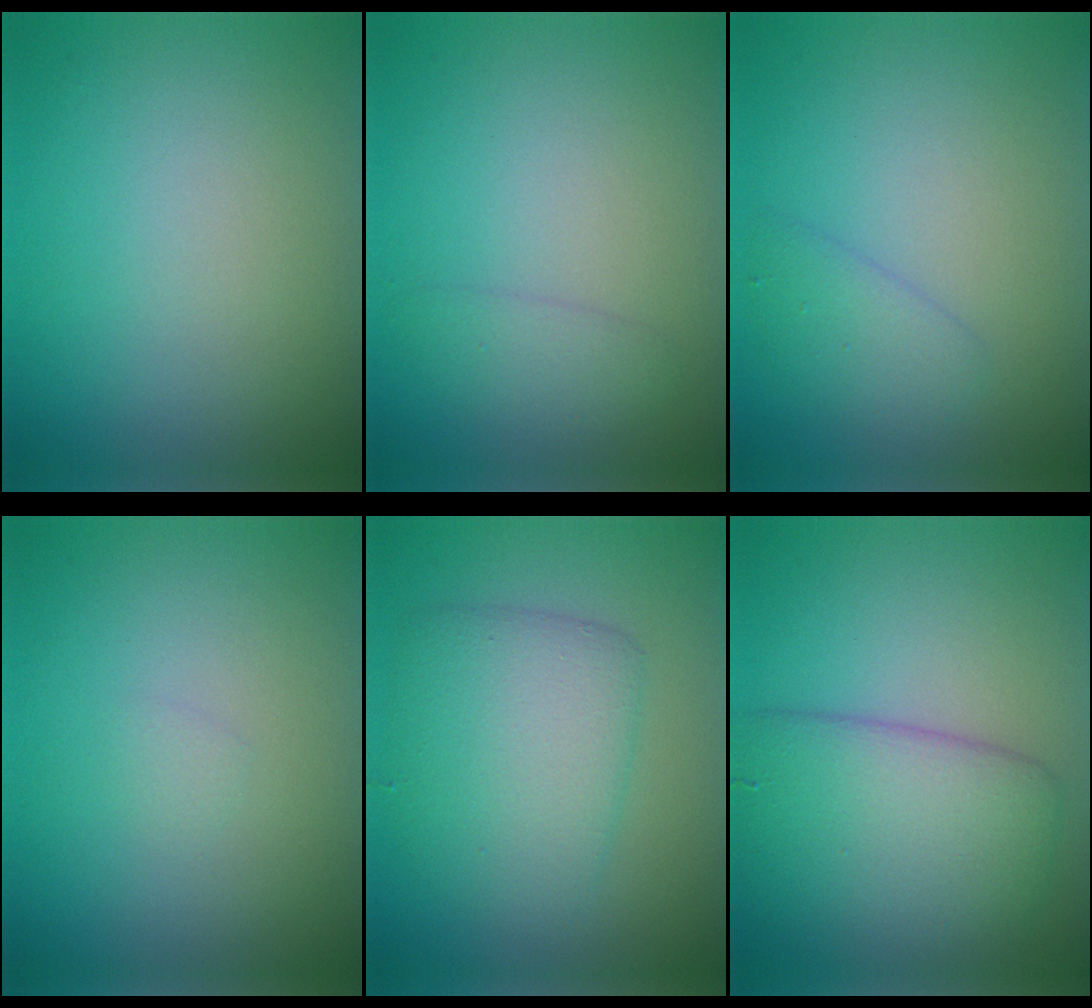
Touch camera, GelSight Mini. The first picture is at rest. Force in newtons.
{"total": 1.4, "press": 1.4, "slide": 0.1}
{"total": 1.9, "press": 1.9, "slide": 0.1}
{"total": 0.5, "press": 0.5, "slide": 0.0}
{"total": 5.4, "press": 5.4, "slide": 0.2}
{"total": 6.7, "press": 6.7, "slide": 0.1}